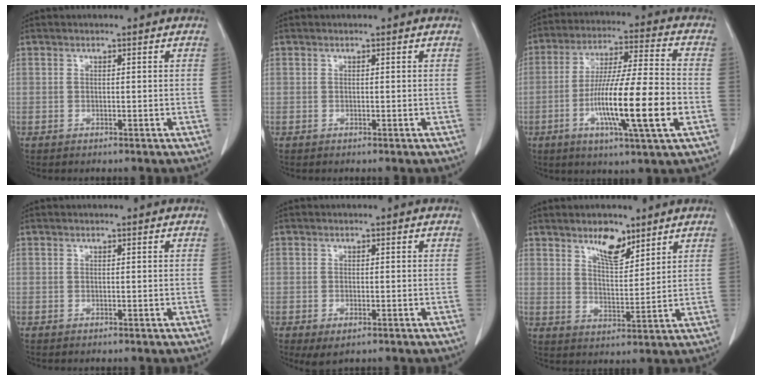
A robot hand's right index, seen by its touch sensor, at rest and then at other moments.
{"total": 0.0}
{"total": 16.3, "force": [-4.6, 0.6, 15.7], "torque": [-0.281, -0.010, -0.081]}
{"total": 0.0}
{"total": 2.9, "force": [-1.4, 1.2, 2.1], "torque": [-0.037, -0.005, -0.015]}
{"total": 5.9, "force": [4.3, 2.0, 3.4], "torque": [-0.063, -0.004, 0.079]}